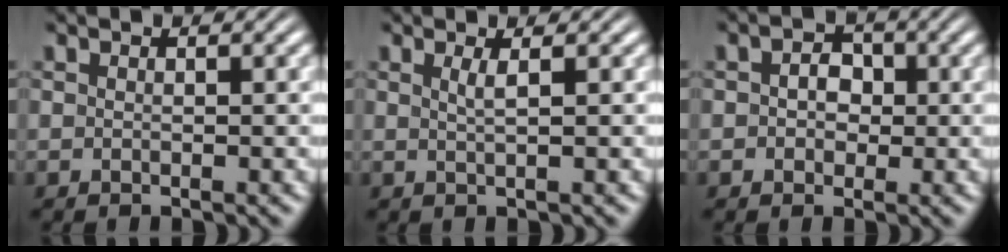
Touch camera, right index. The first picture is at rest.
{"total": 1.2, "force": [0.3, -0.5, 1.1], "torque": [-0.021, -0.007, 0.011]}
{"total": 2.3, "force": [-0.4, 1.9, 1.1], "torque": [-0.013, -0.005, -0.006]}